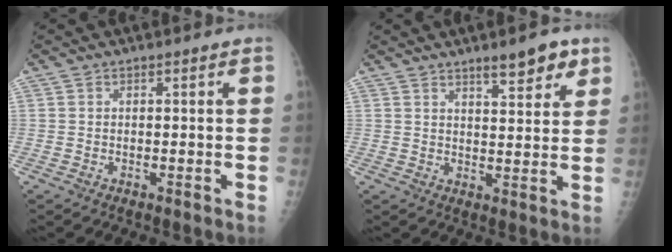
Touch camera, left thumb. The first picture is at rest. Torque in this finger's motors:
{"motor_torque": [-0.01, 0.11, 0.16, 0.05, 0.08]}